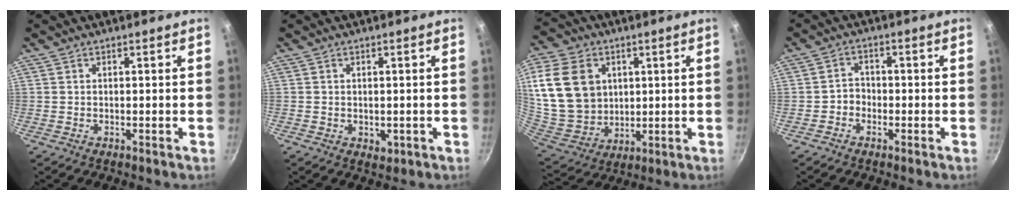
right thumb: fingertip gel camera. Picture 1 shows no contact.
{"total": 2.1, "force": [-0.3, 1.7, 1.2], "torque": [-0.015, -0.004, -0.001]}
{"total": 19.7, "force": [5.0, 15.4, 11.4], "torque": [-0.210, -0.015, 0.111]}
{"total": 2.8, "force": [-1.2, 2.3, 1.0], "torque": [0.005, 0.019, -0.025]}